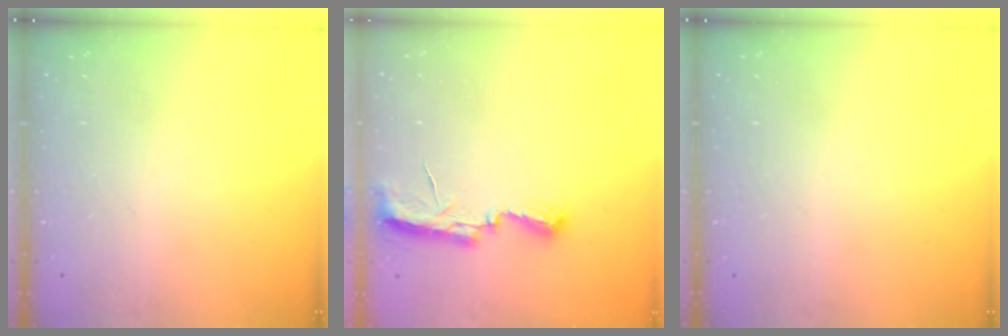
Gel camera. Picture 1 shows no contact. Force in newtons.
{"total": 7.0, "press": 7.0, "slide": 0.5}
{"total": 0.0}